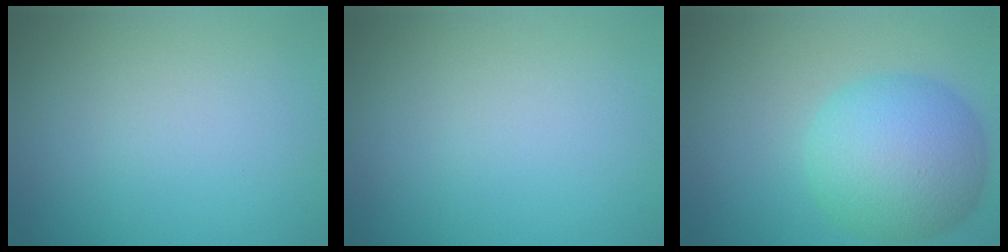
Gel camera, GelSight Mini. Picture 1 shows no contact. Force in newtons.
{"total": 0.0}
{"total": 8.1, "press": 8.1, "slide": 0.1}